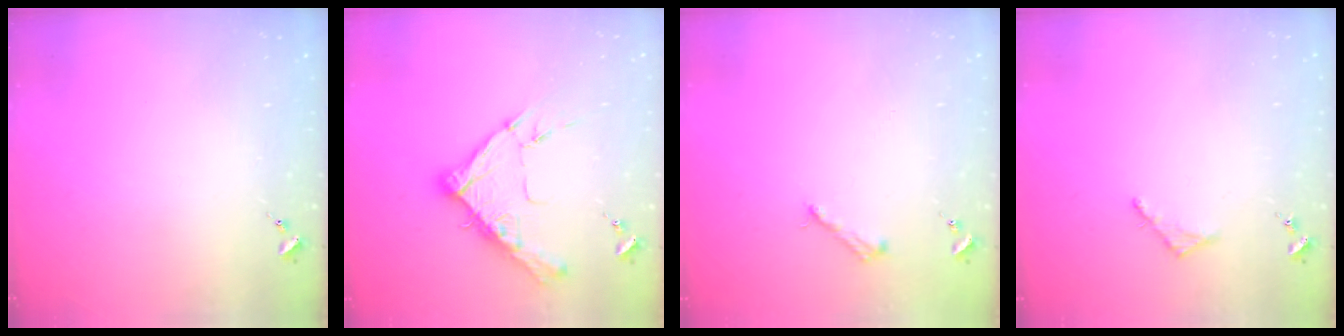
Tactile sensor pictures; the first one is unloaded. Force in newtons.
{"total": 15.5, "press": 15.4, "slide": 1.5}
{"total": 4.0, "press": 4.0, "slide": 0.5}
{"total": 2.7, "press": 2.7, "slide": 0.3}